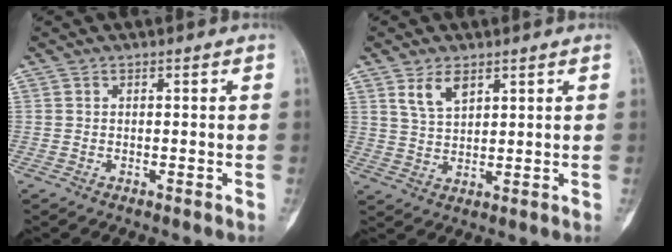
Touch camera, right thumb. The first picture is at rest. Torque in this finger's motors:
{"motor_torque": [-0.02, 0.01, 0.12, -0.12, 0.02]}